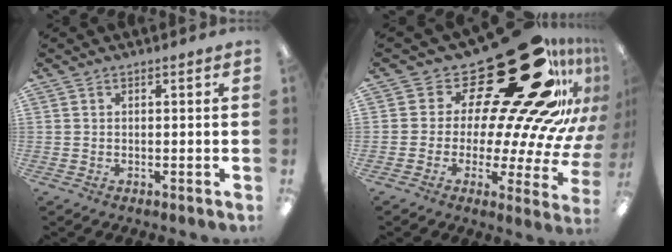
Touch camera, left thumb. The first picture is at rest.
{"total": 31.3, "force": [18.7, 11.8, 22.1], "torque": [-0.270, -0.173, 0.352]}